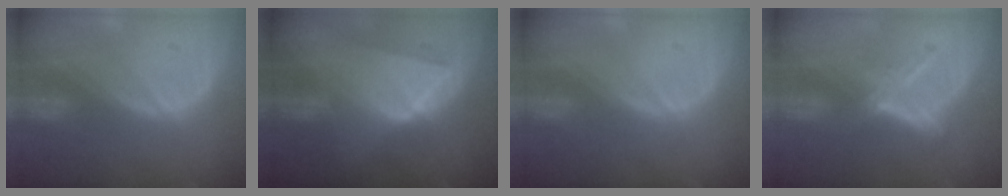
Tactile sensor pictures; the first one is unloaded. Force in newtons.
{"total": 9.2, "press": 8.2, "slide": 4.2}
{"total": 0.0}
{"total": 5.8, "press": 5.2, "slide": 2.7}